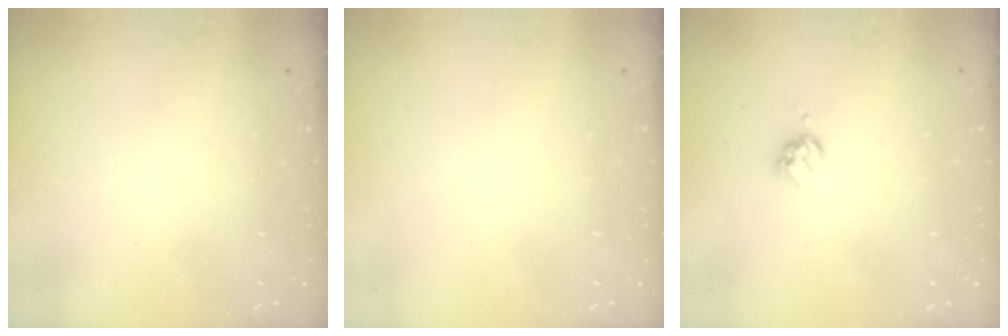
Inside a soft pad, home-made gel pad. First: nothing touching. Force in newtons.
{"total": 0.0}
{"total": 3.4, "press": 3.3, "slide": 0.5}